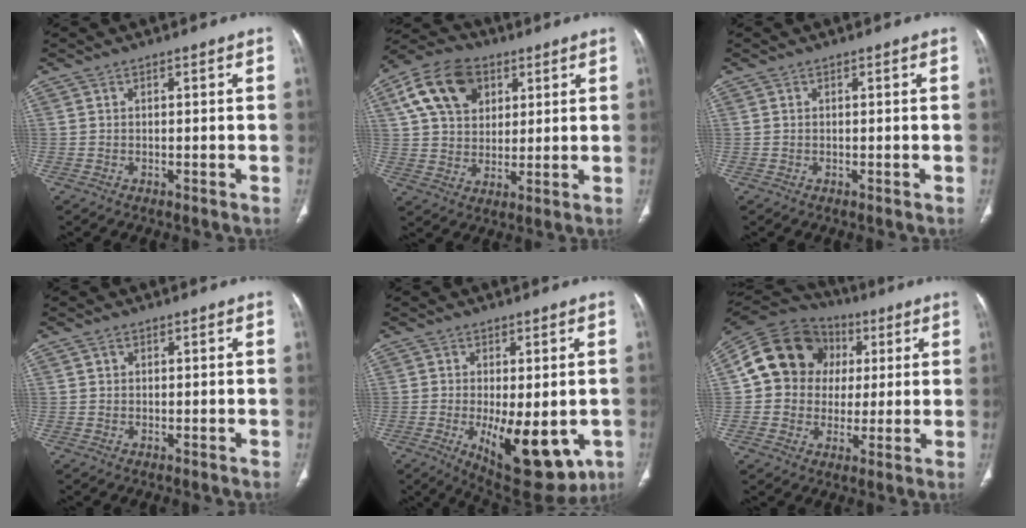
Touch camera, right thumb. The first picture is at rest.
{"total": 13.9, "force": [5.6, 9.9, 8.1], "torque": [-0.129, -0.003, 0.097]}
{"total": 0.0}
{"total": 0.9, "force": [0.5, 0.7, 0.3], "torque": [0.001, -0.001, 0.009]}
{"total": 15.6, "force": [-4.2, 7.1, 13.2], "torque": [-0.169, -0.021, -0.039]}
{"total": 16.4, "force": [2.9, 14.5, 7.1], "torque": [-0.099, 0.024, 0.048]}